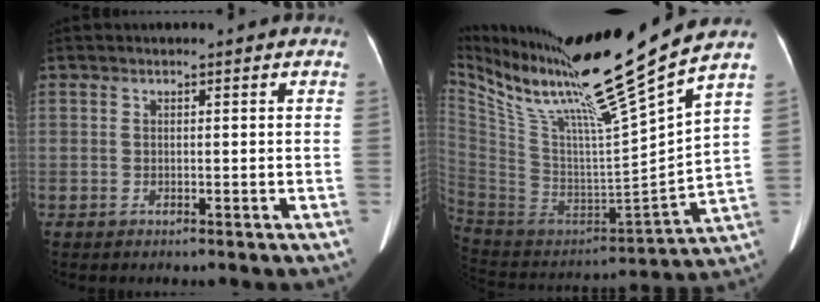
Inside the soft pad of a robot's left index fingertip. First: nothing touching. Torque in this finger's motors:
{"motor_torque": [-0.24, -0.97, 0.05, 0.06]}